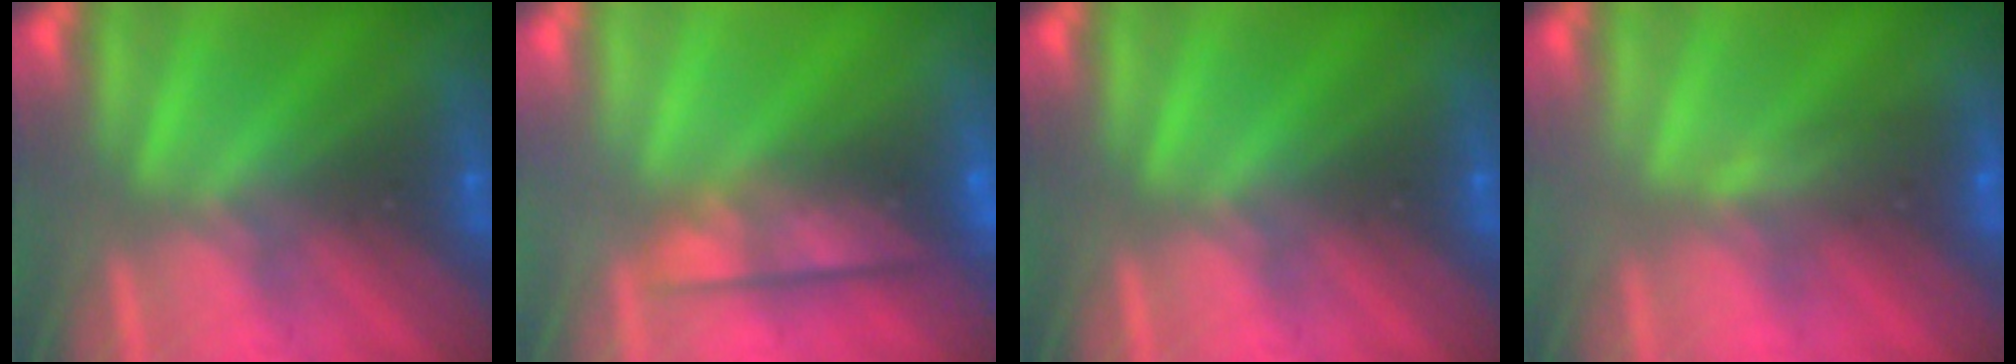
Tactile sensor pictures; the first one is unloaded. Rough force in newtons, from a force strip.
{"total": 7.4}
{"total": 0.0}
{"total": 5.0}